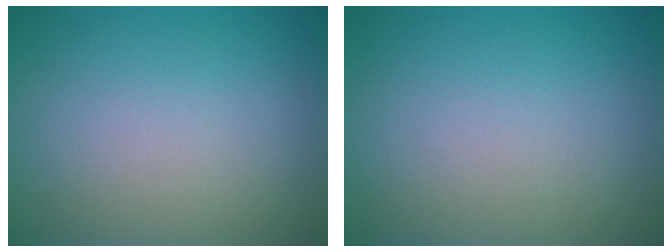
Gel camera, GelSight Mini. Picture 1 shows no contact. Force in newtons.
{"total": 0.0}